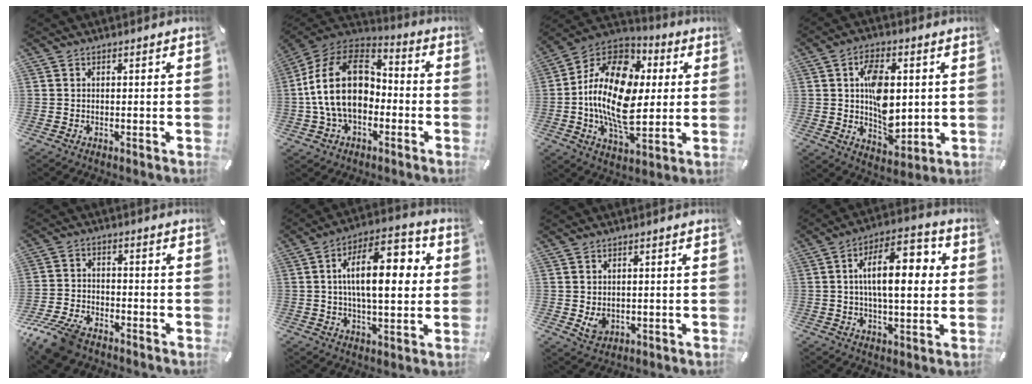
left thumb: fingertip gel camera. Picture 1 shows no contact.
{"total": 19.7, "force": [-2.1, 14.0, 13.8], "torque": [-0.289, 0.032, -0.041]}
{"total": 21.5, "force": [-0.1, 13.7, 16.6], "torque": [-0.342, -0.003, -0.006]}
{"total": 12.4, "force": [1.5, 8.0, 9.3], "torque": [-0.139, 0.001, 0.026]}
{"total": 9.1, "force": [-6.8, 4.3, 4.3], "torque": [-0.096, 0.029, -0.132]}
{"total": 16.1, "force": [3.1, 7.3, 14.1], "torque": [-0.233, 0.000, 0.043]}
{"total": 3.7, "force": [0.0, 3.1, 2.0], "torque": [-0.025, -0.004, 0.000]}
{"total": 14.8, "force": [2.6, 6.8, 12.8], "torque": [-0.212, 0.001, 0.035]}